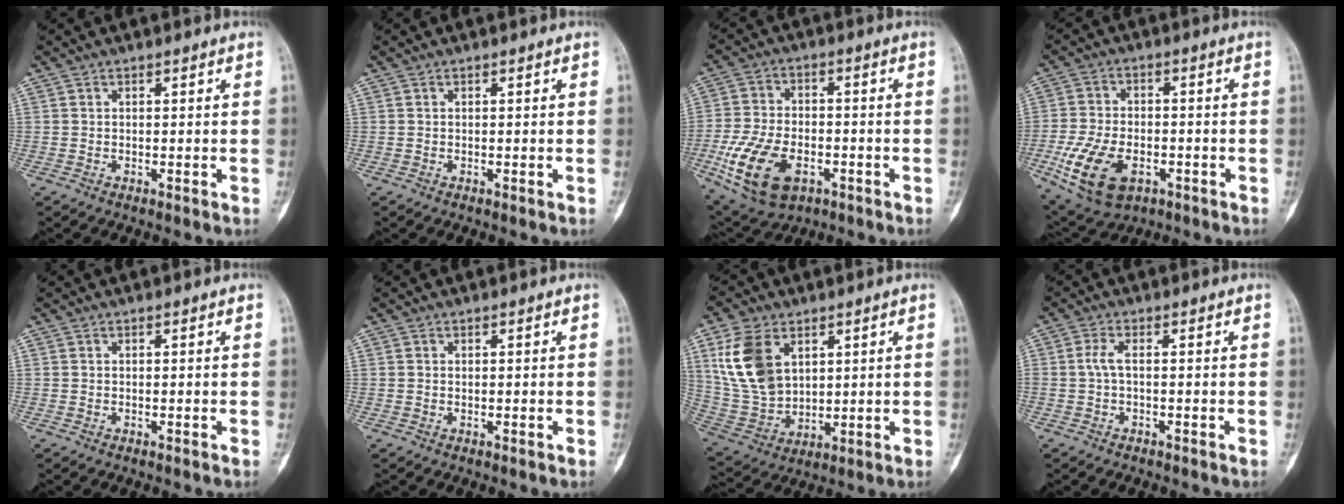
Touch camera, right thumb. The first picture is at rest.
{"total": 0.0}
{"total": 14.9, "force": [-5.3, 9.0, 10.7], "torque": [-0.200, 0.009, -0.089]}
{"total": 13.3, "force": [-4.7, 8.0, 9.5], "torque": [-0.178, 0.006, -0.076]}
{"total": 0.0}
{"total": 0.0}
{"total": 13.8, "force": [5.3, 9.1, 9.0], "torque": [-0.164, -0.016, 0.120]}
{"total": 2.1, "force": [-0.2, 0.6, 2.0], "torque": [-0.047, 0.003, -0.007]}